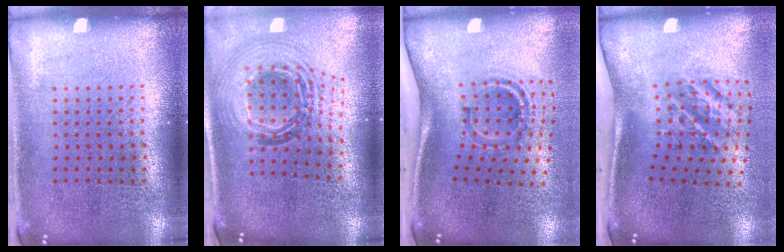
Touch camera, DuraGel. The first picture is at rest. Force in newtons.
{"total": 1.6, "press": 1.4, "slide": 0.8}
{"total": 2.0, "press": 1.2, "slide": 1.7}
{"total": 2.3, "press": 1.3, "slide": 1.9}